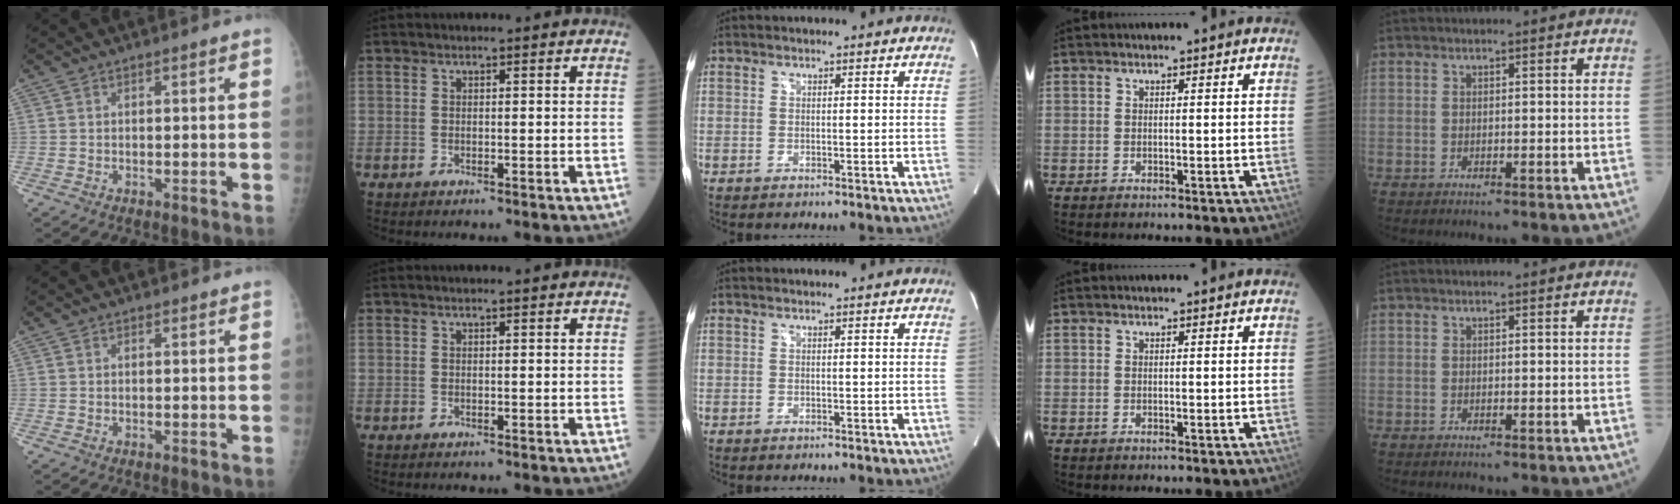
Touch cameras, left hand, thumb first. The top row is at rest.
{}